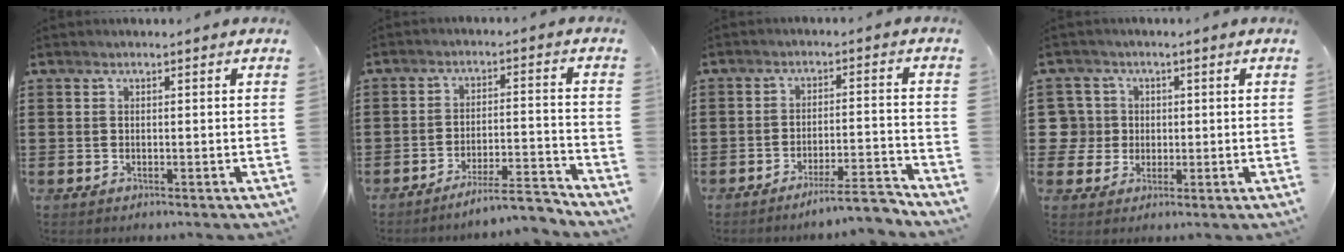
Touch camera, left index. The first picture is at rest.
{"total": 6.3, "force": [-5.8, 0.0, 2.7], "torque": [-0.044, -0.004, -0.109]}
{"total": 5.9, "force": [-5.2, -0.1, 2.9], "torque": [-0.043, -0.007, -0.096]}
{"total": 4.9, "force": [0.3, 4.8, 0.7], "torque": [-0.044, 0.014, 0.001]}